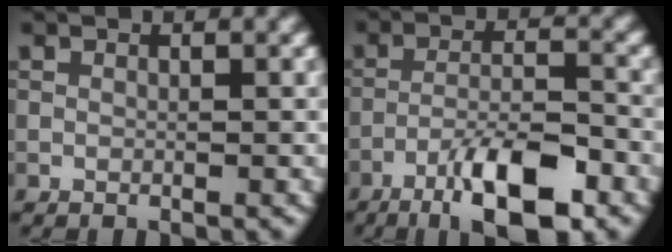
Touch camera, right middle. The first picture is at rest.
{"total": 7.8, "force": [-4.8, 1.8, 5.9], "torque": [-0.102, 0.006, -0.085]}